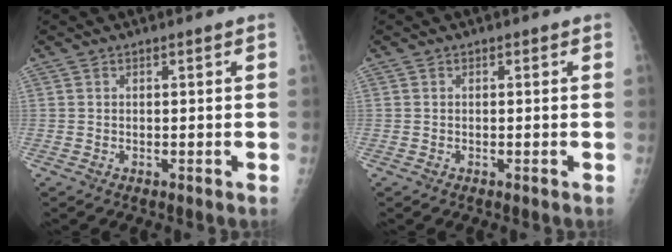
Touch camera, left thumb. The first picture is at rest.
{"total": 0.0}